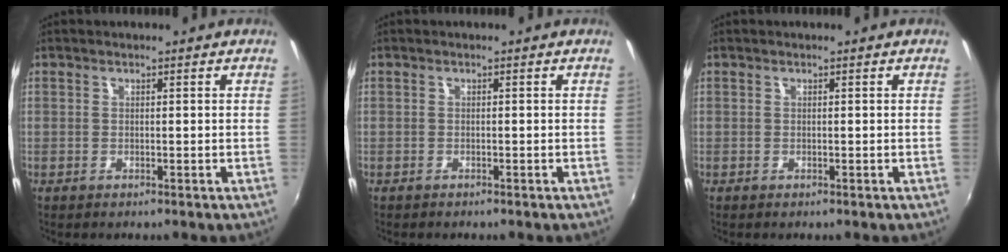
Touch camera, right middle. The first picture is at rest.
{"total": 0.6, "force": [-0.5, 0.2, 0.1], "torque": [-0.005, 0.000, -0.008]}
{"total": 0.0}